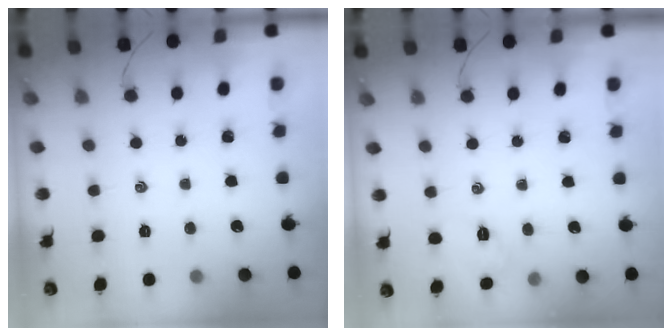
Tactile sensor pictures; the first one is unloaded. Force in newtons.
{"total": 3.4, "press": 3.2, "slide": 1.1}